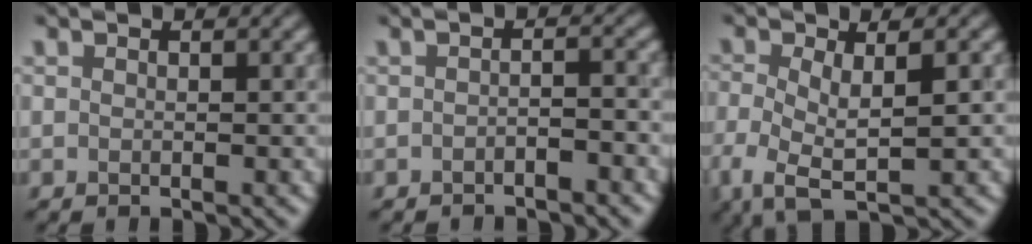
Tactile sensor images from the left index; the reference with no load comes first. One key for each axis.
{"total": 1.4, "fx": -1.0, "fy": 0.3, "fz": 1.0, "tx": -0.017, "ty": 0.002, "tz": -0.021}
{"total": 5.6, "fx": -1.4, "fy": 2.0, "fz": 5.0, "tx": -0.109, "ty": -0.009, "tz": -0.028}